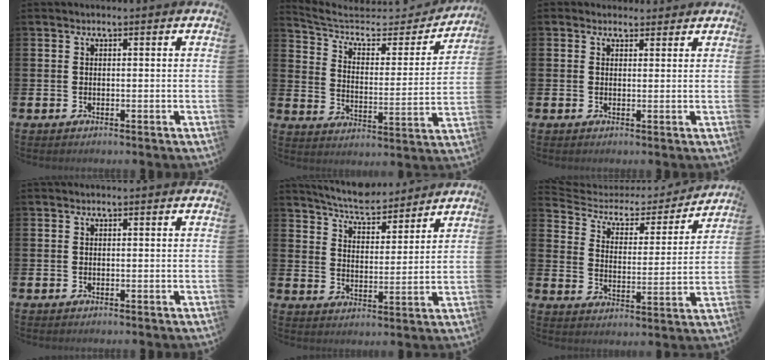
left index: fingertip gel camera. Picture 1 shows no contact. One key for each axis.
{"total": 6.6, "fx": 5.3, "fy": 3.1, "fz": 2.4, "tx": -0.071, "ty": -0.044, "tz": 0.083}
{"total": 1.7, "fx": 1.5, "fy": 0.8, "fz": 0.0, "tx": 0.015, "ty": -0.004, "tz": 0.023}
{"total": 0.0}
{"total": 6.3, "fx": 6.1, "fy": 1.0, "fz": 1.2, "tx": -0.052, "ty": -0.032, "tz": 0.108}
{"total": 4.8, "fx": 4.1, "fy": 2.3, "fz": 1.0, "tx": -0.048, "ty": -0.033, "tz": 0.059}